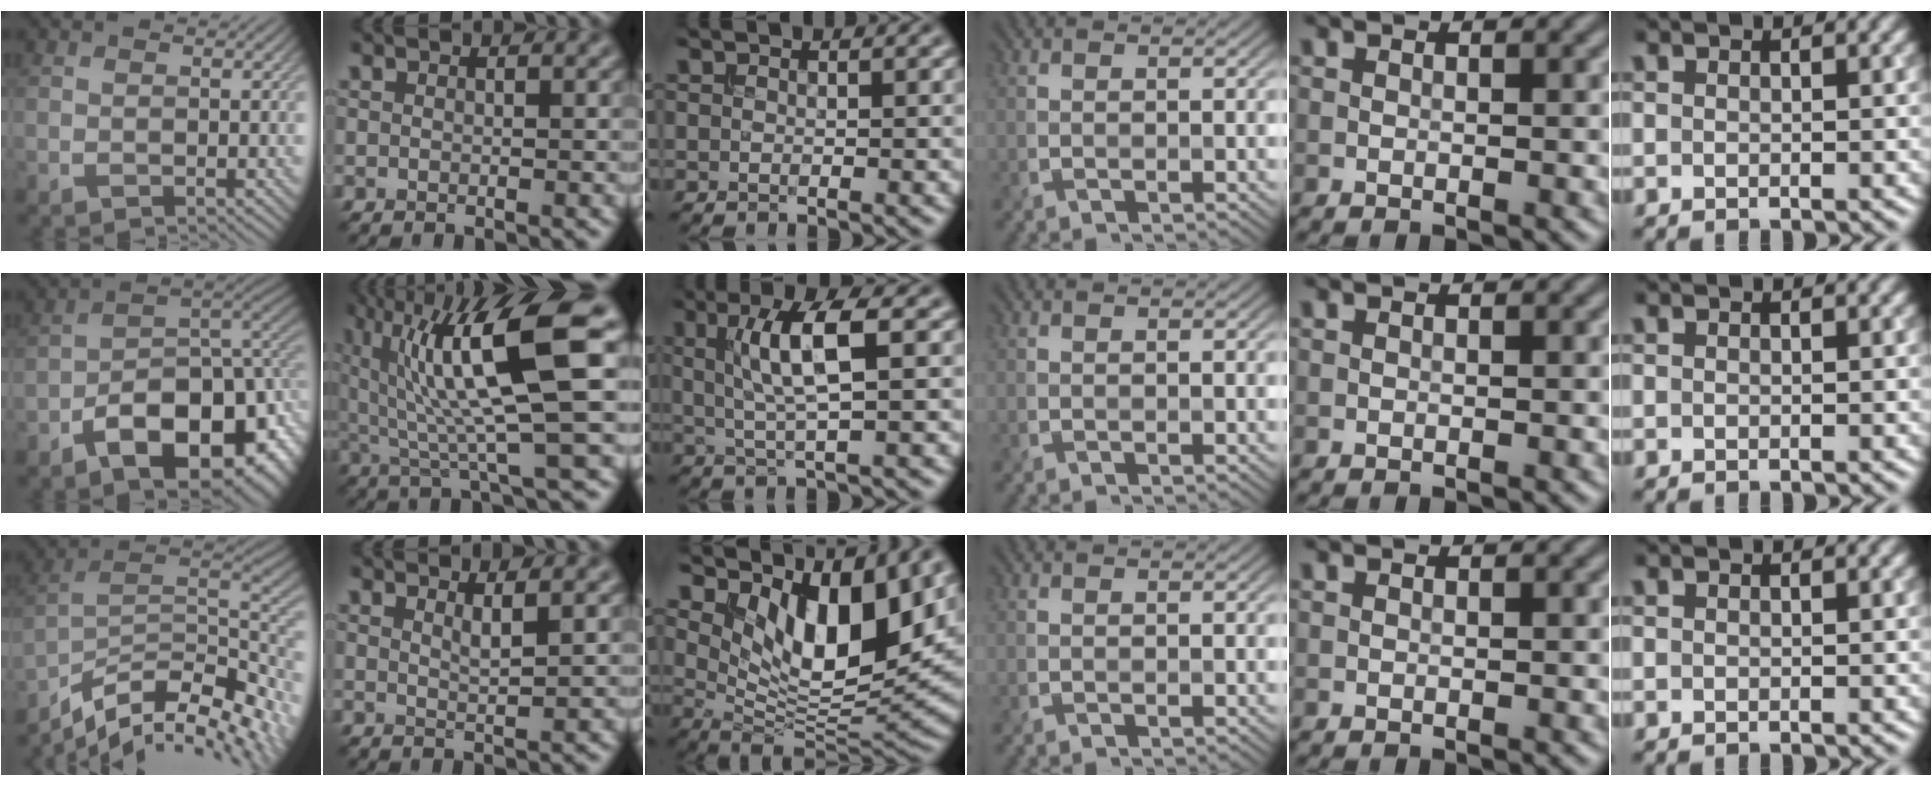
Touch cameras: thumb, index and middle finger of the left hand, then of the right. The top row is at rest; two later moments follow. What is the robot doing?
{"motion": "extract", "object": "bucket"}